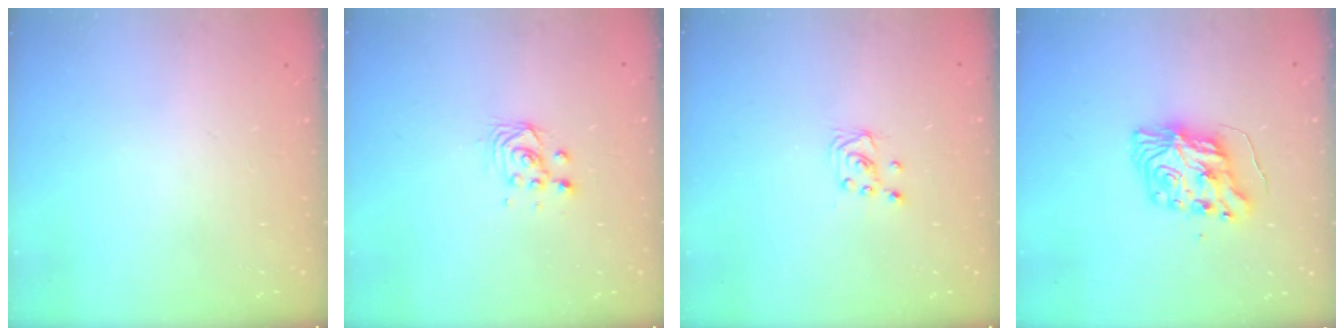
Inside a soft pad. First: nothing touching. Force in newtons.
{"total": 3.0, "press": 3.0, "slide": 0.1}
{"total": 2.0, "press": 2.0, "slide": 0.2}
{"total": 9.1, "press": 9.0, "slide": 0.6}